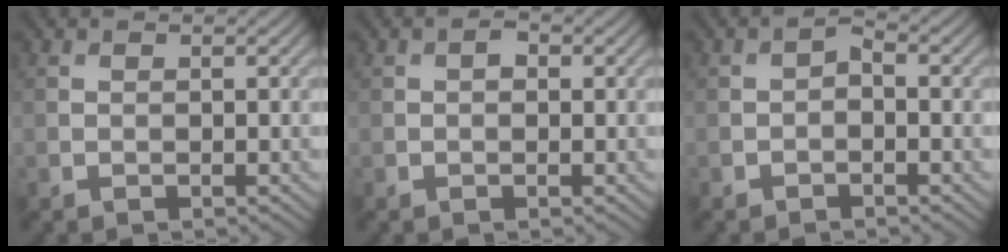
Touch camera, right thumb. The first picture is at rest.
{"total": 1.0, "force": [0.1, 0.7, 0.7], "torque": [-0.009, 0.000, -0.003]}
{"total": 1.4, "force": [-0.7, 0.8, 1.0], "torque": [-0.016, 0.004, -0.017]}